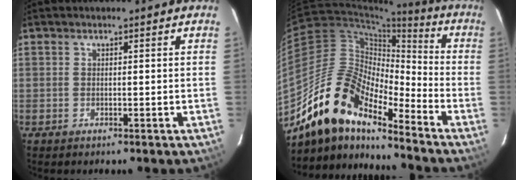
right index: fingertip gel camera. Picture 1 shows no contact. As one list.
[{"total": 16.5, "force": [-13.1, 5.2, 8.7], "torque": [-0.151, 0.001, -0.260]}]